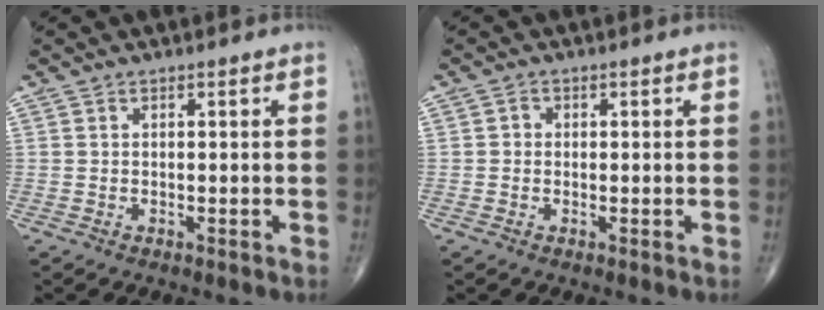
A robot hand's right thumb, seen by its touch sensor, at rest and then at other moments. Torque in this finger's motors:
{"motor_torque": [-0.36, 0.25, 0.33, 0.20, 0.02]}